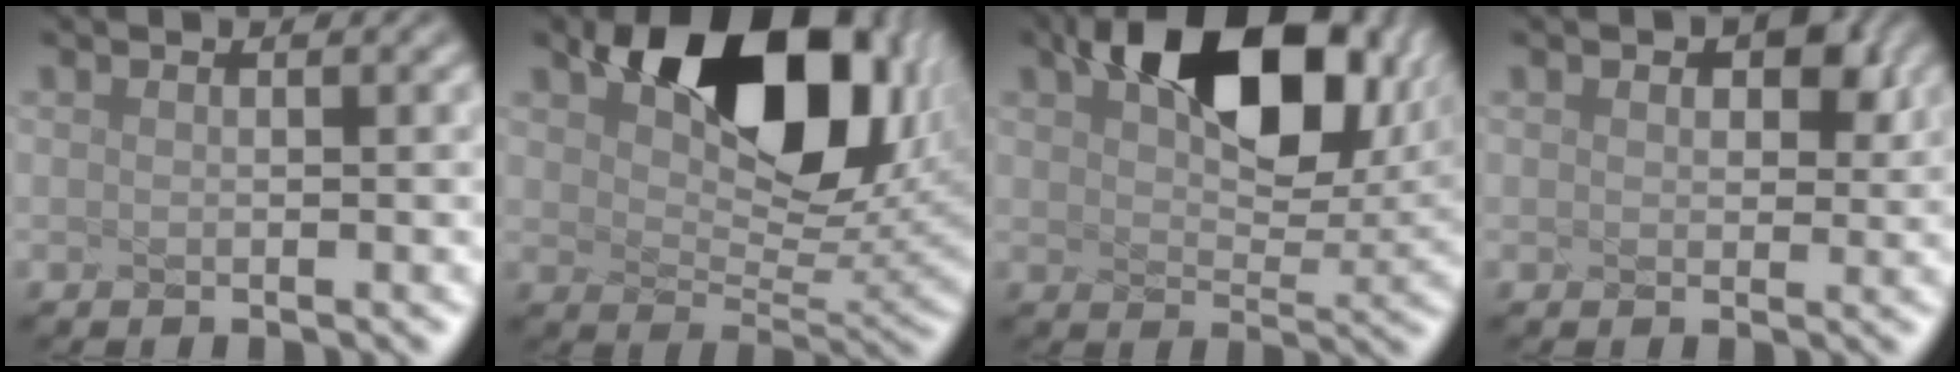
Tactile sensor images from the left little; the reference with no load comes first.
{"total": 8.9, "force": [3.6, 5.1, 6.4], "torque": [-0.121, -0.015, 0.108]}
{"total": 9.7, "force": [3.5, 5.2, 7.4], "torque": [-0.136, -0.004, 0.106]}
{"total": 1.0, "force": [0.1, 0.3, 0.9], "torque": [-0.036, -0.015, 0.044]}